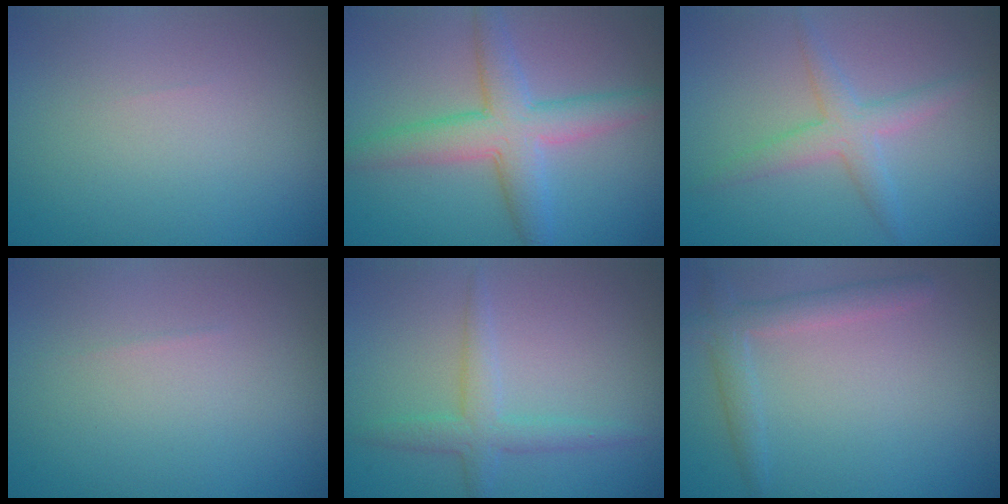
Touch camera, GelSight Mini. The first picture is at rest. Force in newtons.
{"total": 5.2, "press": 5.2, "slide": 0.2}
{"total": 2.7, "press": 2.7, "slide": 0.1}
{"total": 0.0}
{"total": 2.5, "press": 2.5, "slide": 0.1}
{"total": 2.4, "press": 2.4, "slide": 0.2}